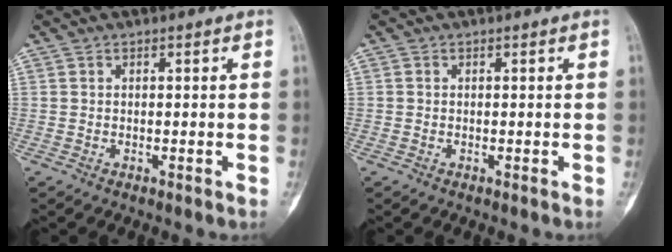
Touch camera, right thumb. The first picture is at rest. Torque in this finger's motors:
{"motor_torque": [0.19, 0.04, 0.18, 0.20, -0.01]}